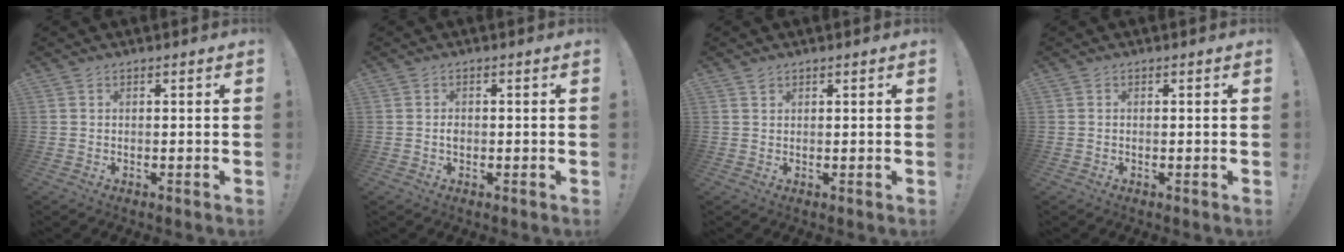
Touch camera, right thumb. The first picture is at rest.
{"total": 1.4, "force": [-0.6, 0.9, 0.9], "torque": [-0.008, 0.000, -0.012]}
{"total": 1.3, "force": [1.1, 0.7, 0.2], "torque": [0.003, -0.005, 0.020]}
{"total": 0.0}